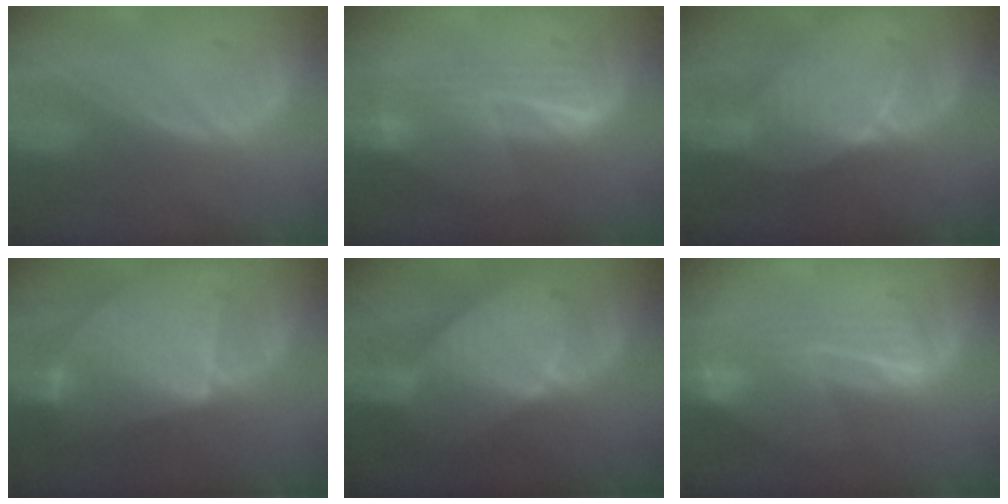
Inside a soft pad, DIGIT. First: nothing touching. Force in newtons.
{"total": 6.5, "press": 6.2, "slide": 1.9}
{"total": 6.7, "press": 6.3, "slide": 2.2}
{"total": 9.5, "press": 9.5, "slide": 0.8}
{"total": 7.9, "press": 7.9, "slide": 0.1}
{"total": 8.2, "press": 7.1, "slide": 4.3}